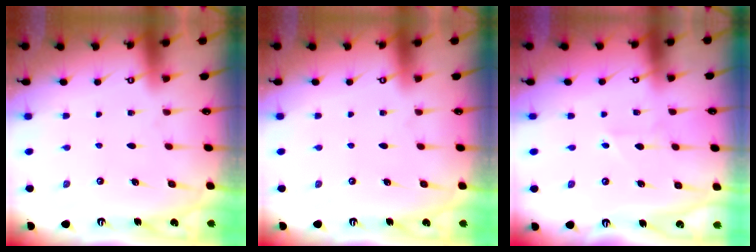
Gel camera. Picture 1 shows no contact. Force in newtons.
{"total": 0.0}
{"total": 1.9, "press": 1.9, "slide": 0.2}